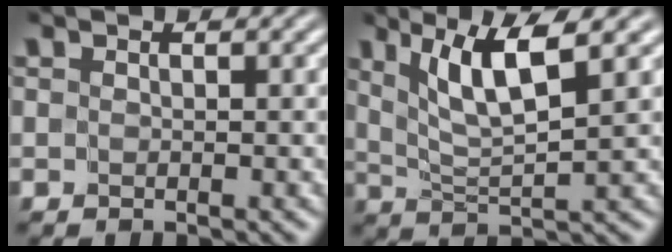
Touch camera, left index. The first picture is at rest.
{"total": 5.8, "force": [2.7, 0.9, 5.0], "torque": [-0.089, -0.003, 0.051]}